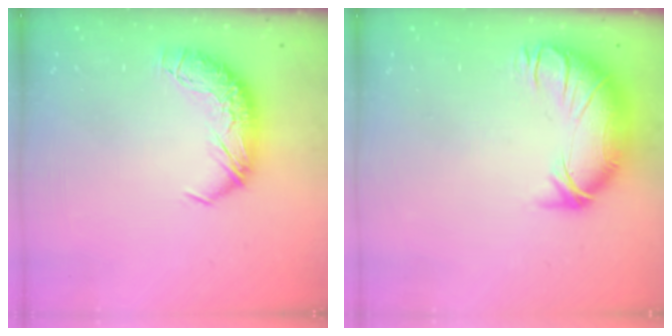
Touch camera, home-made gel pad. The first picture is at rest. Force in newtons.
{"total": 3.2, "press": 0.5, "slide": 3.2}